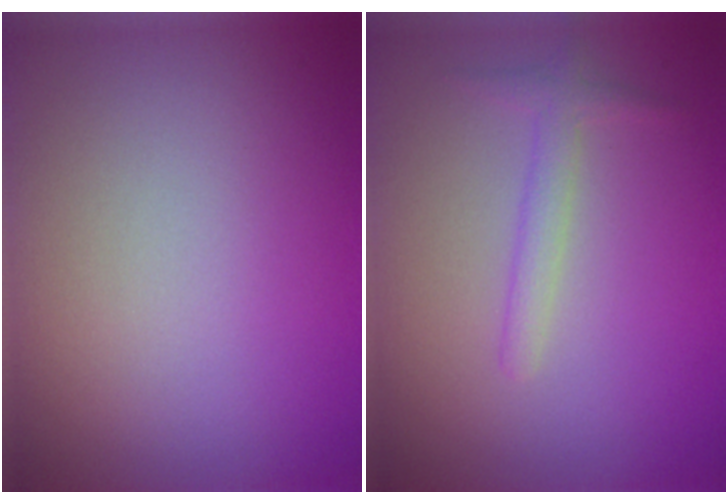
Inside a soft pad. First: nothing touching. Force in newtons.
{"total": 1.6, "press": 1.6, "slide": 0.1}